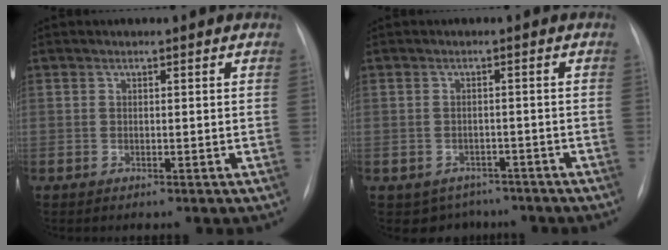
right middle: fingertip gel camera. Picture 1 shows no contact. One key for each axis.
{"total": 4.6, "fx": -3.5, "fy": 3.1, "fz": 0.1, "tx": 0.002, "ty": 0.015, "tz": -0.043}